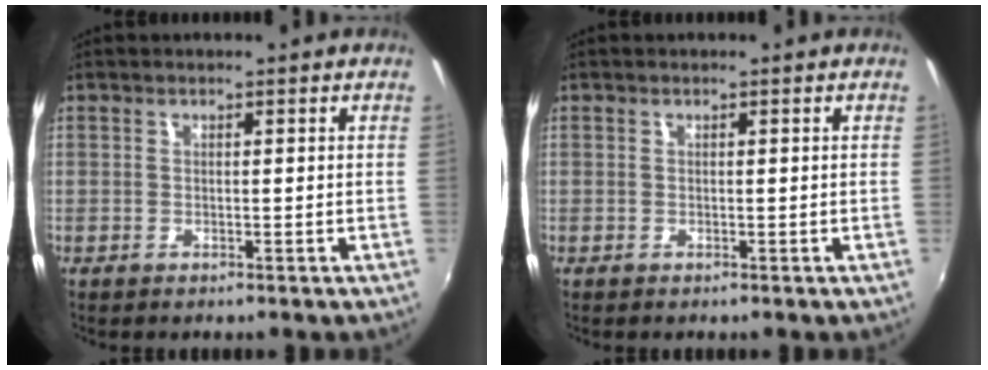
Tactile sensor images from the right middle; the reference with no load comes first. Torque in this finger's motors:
{"motor_torque": [-0.01, 0.00, -0.03, 0.00]}